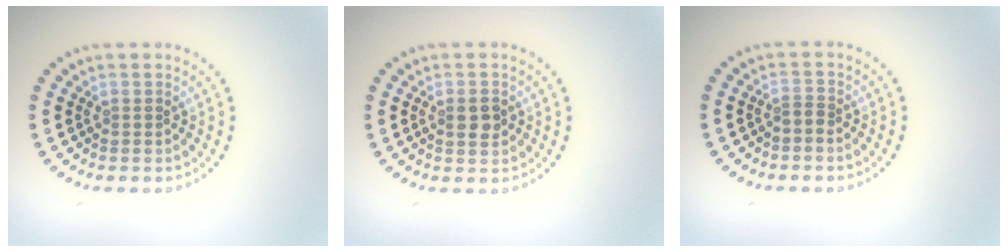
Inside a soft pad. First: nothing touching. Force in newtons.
{"total": 2.0, "press": 2.0, "slide": 0.2}
{"total": 0.7, "press": 0.5, "slide": 0.6}